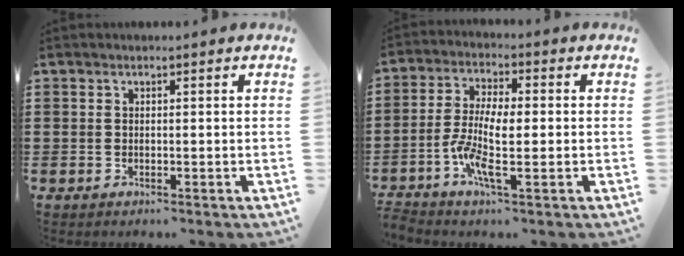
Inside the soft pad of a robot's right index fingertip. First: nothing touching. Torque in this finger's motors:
{"motor_torque": [0.59, -0.13, 0.46, 0.21]}